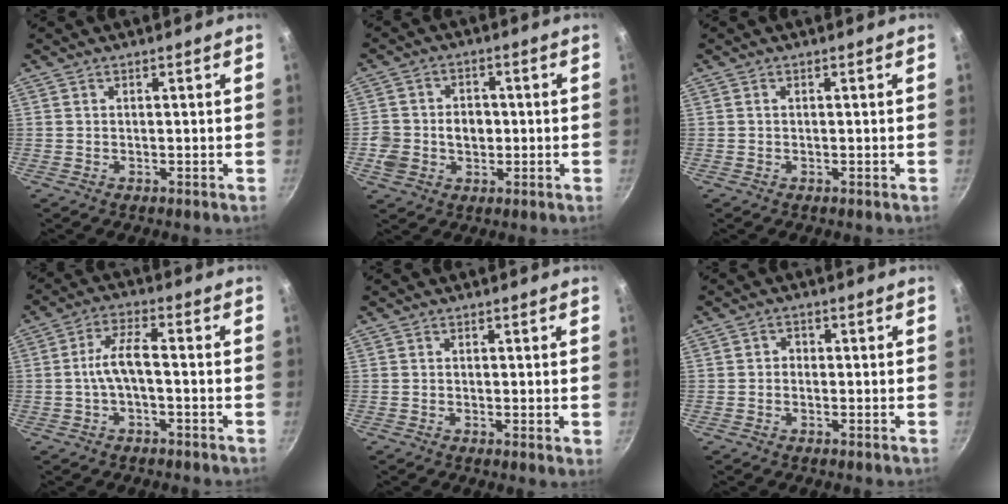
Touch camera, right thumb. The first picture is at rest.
{"total": 8.0, "force": [-0.8, 6.6, 4.3], "torque": [-0.057, 0.012, -0.017]}
{"total": 0.0}
{"total": 6.1, "force": [-1.2, 2.3, 5.5], "torque": [-0.112, 0.030, -0.029]}
{"total": 1.3, "force": [0.2, 0.3, 1.2], "torque": [-0.018, -0.007, -0.001]}
{"total": 1.7, "force": [-0.3, 1.5, 0.7], "torque": [-0.006, 0.006, -0.008]}